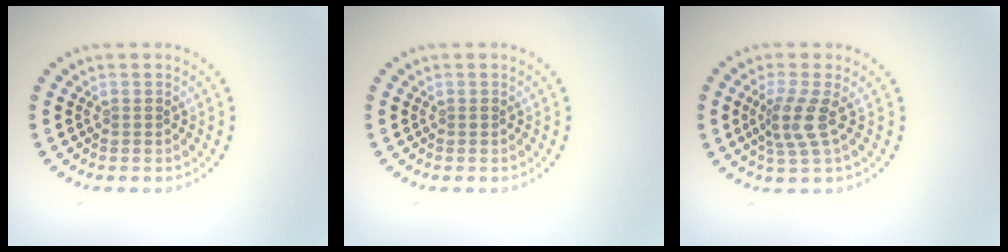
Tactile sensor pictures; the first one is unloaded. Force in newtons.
{"total": 0.0}
{"total": 2.8, "press": 2.1, "slide": 1.9}